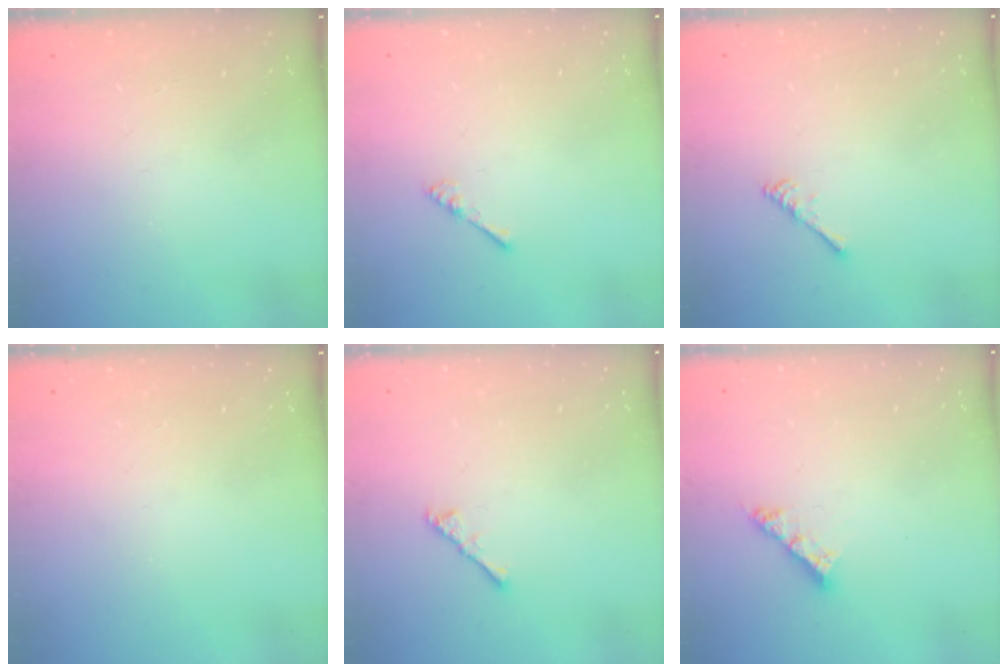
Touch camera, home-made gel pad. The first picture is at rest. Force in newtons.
{"total": 2.4, "press": 2.4, "slide": 0.5}
{"total": 2.7, "press": 2.6, "slide": 0.5}
{"total": 0.0}
{"total": 3.4, "press": 3.4, "slide": 0.6}
{"total": 5.3, "press": 5.3, "slide": 0.6}